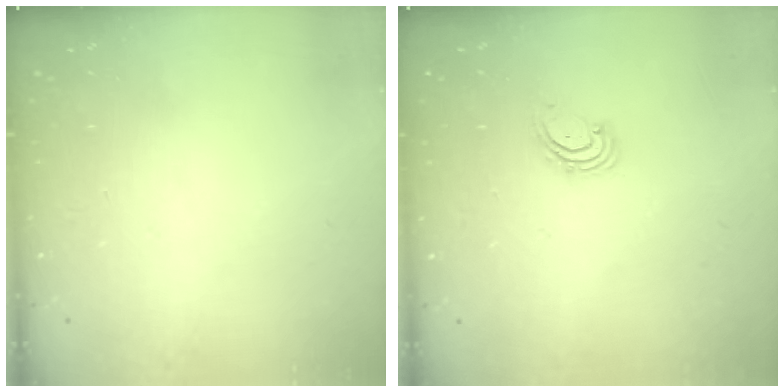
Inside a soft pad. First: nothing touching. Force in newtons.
{"total": 2.8, "press": 2.8, "slide": 0.2}